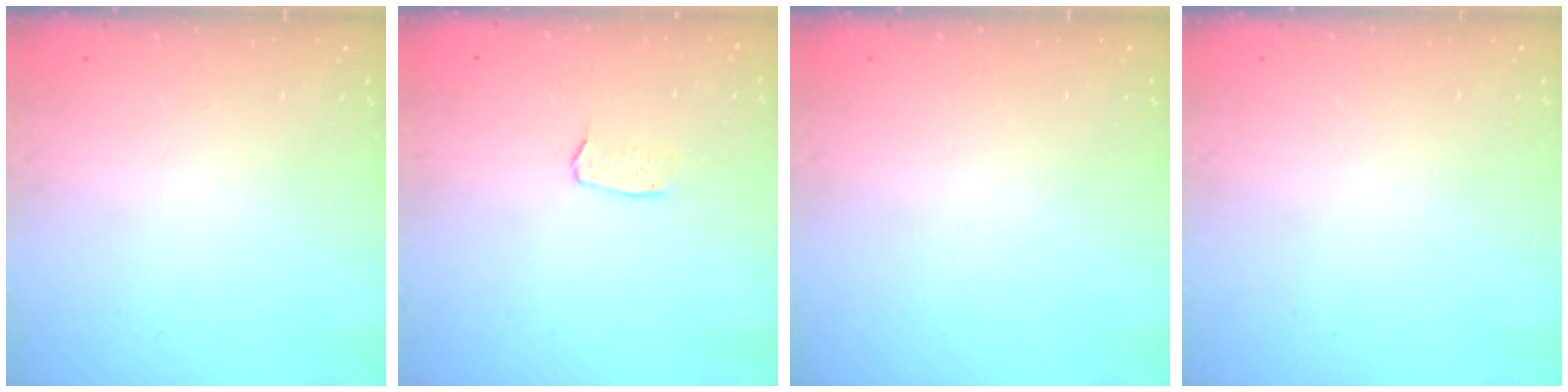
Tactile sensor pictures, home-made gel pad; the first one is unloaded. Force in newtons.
{"total": 2.9, "press": 2.9, "slide": 0.2}
{"total": 0.0}
{"total": 0.0}